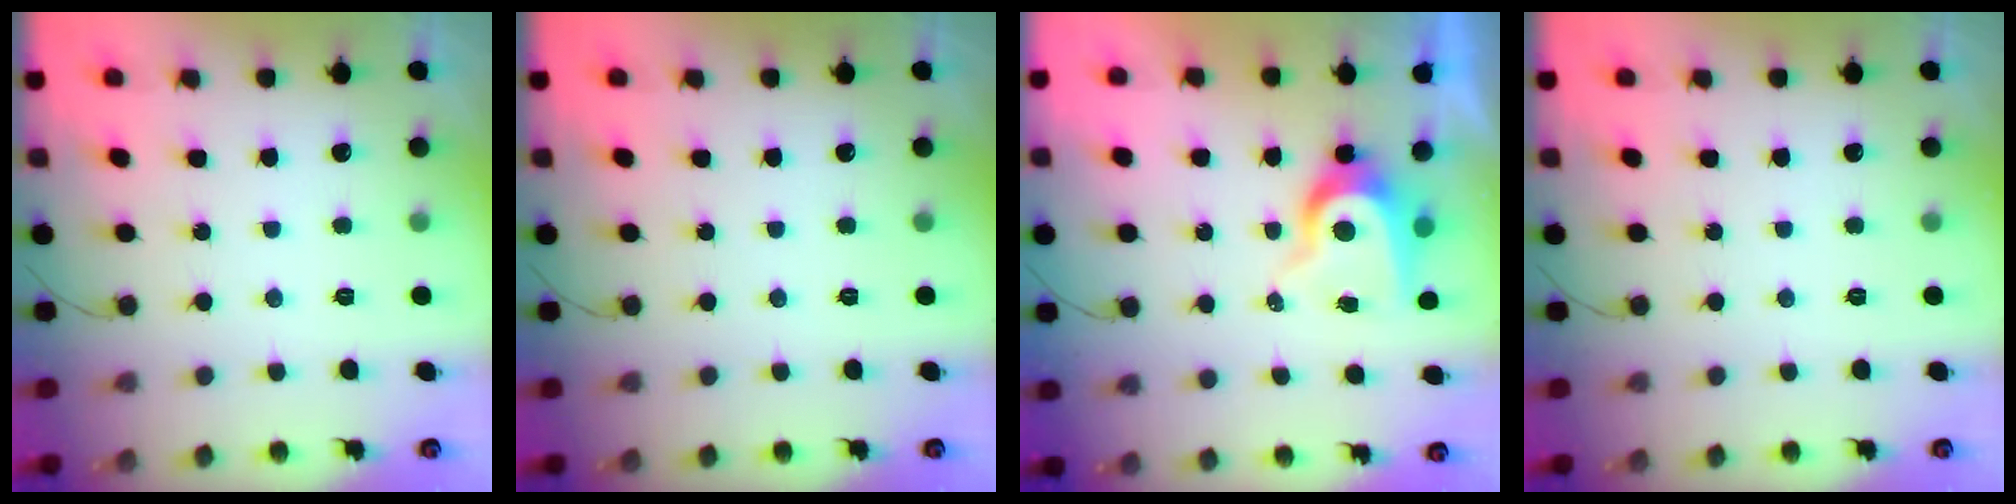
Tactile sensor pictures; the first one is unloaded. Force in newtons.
{"total": 0.0}
{"total": 8.5, "press": 8.5, "slide": 0.7}
{"total": 0.0}